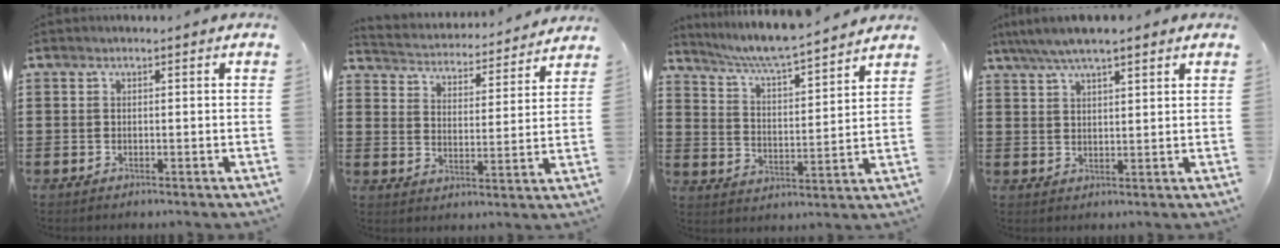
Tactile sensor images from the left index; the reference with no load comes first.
{"total": 3.4, "force": [3.3, 0.1, -0.3], "torque": [-0.018, -0.034, 0.050]}
{"total": 6.0, "force": [5.6, -0.3, 2.1], "torque": [-0.064, -0.039, 0.091]}
{"total": 5.1, "force": [4.0, 0.9, 3.0], "torque": [-0.066, -0.002, 0.072]}